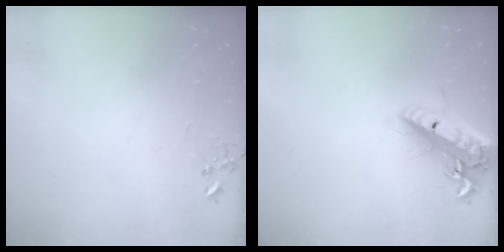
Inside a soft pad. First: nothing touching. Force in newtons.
{"total": 19.5, "press": 19.2, "slide": 3.6}